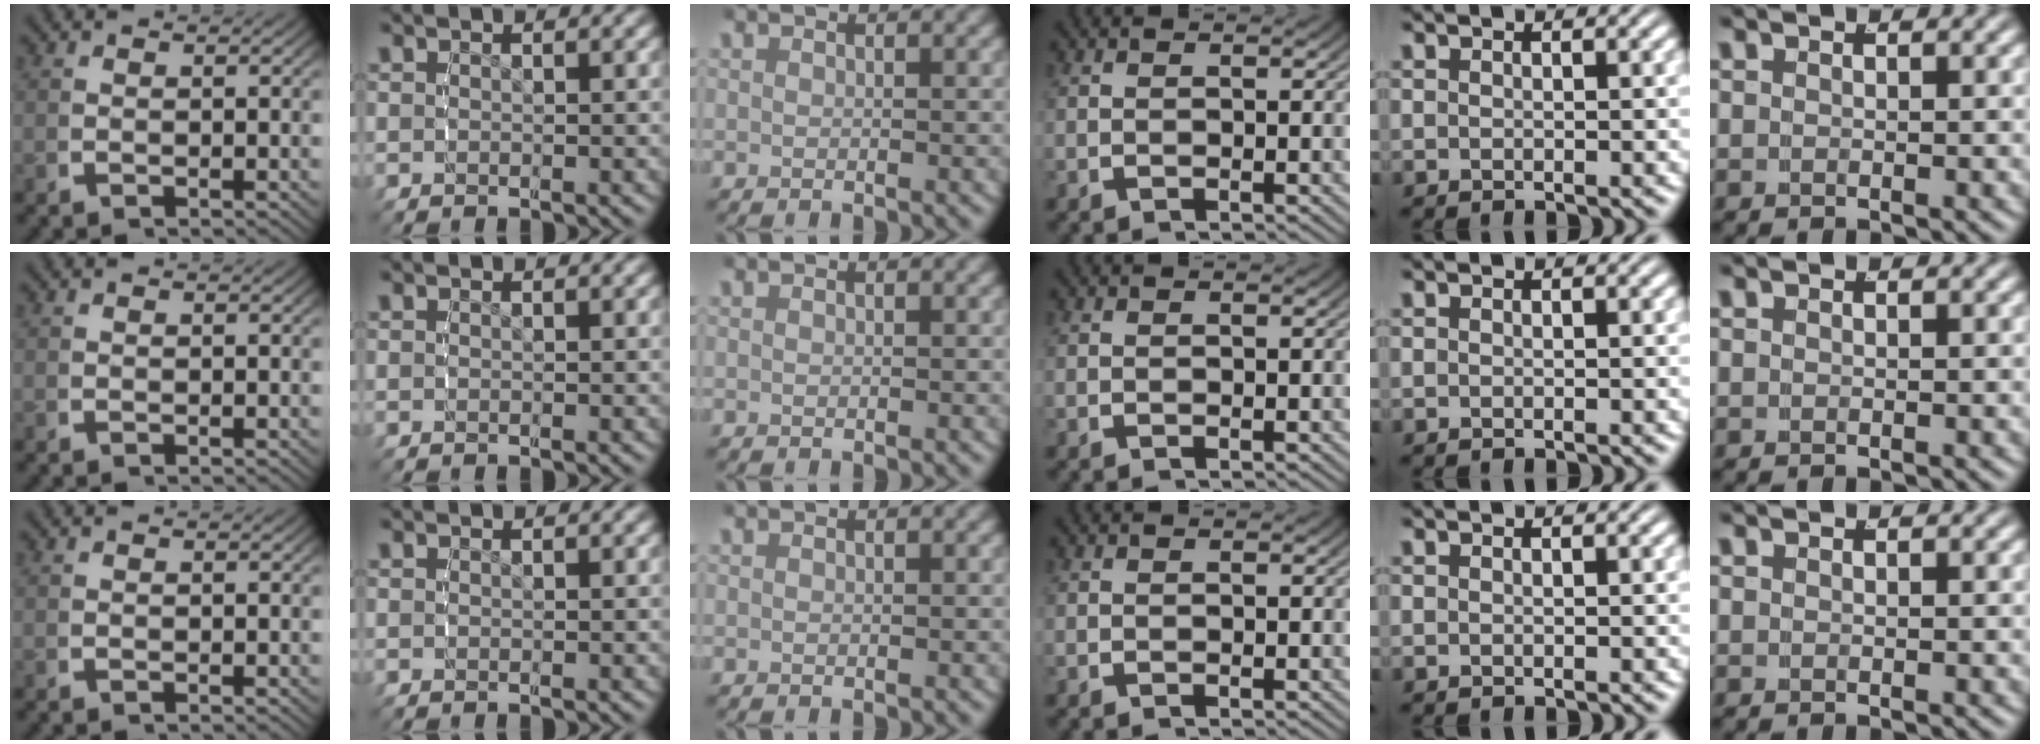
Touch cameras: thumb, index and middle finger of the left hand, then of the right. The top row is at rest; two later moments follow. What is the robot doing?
{"motion": "reach", "object": "jacket"}